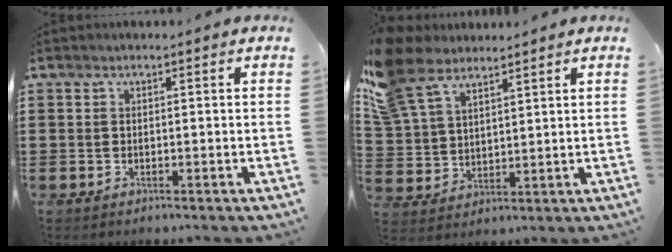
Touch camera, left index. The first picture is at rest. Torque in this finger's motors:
{"motor_torque": [2.14, 0.00, 1.05, 0.21]}